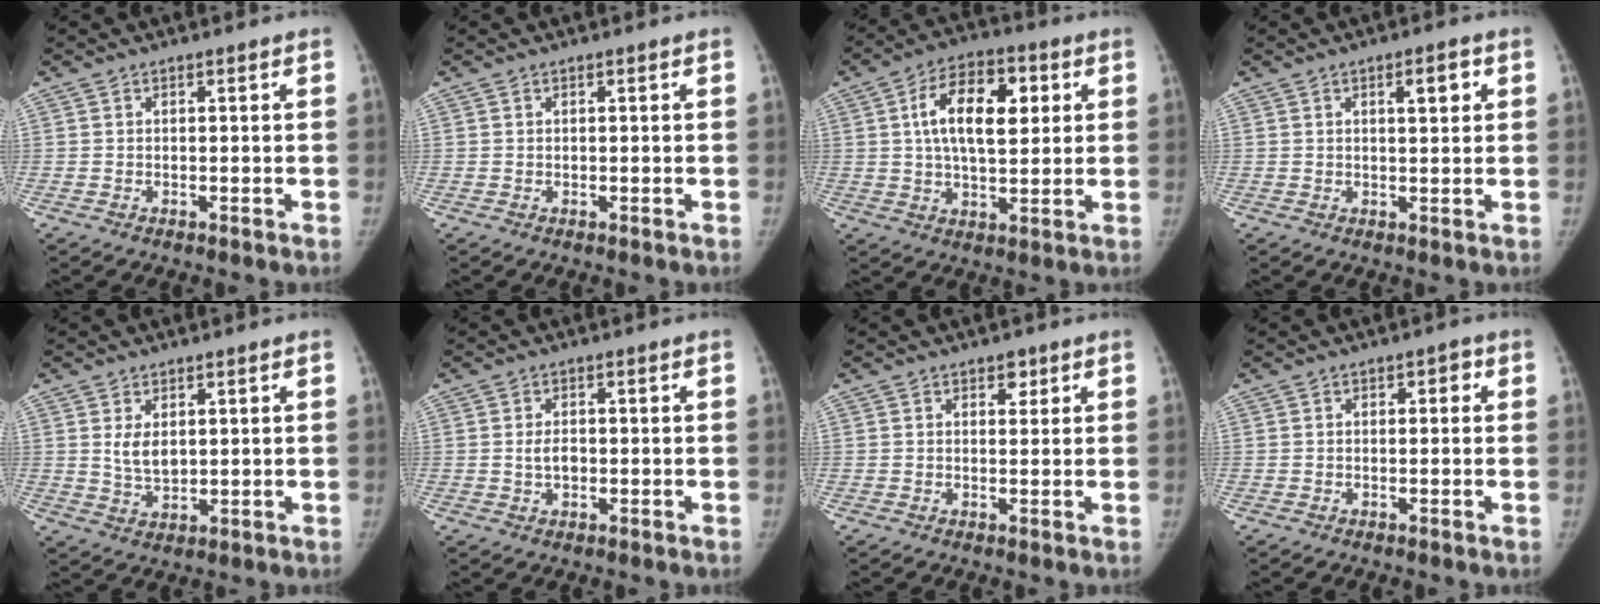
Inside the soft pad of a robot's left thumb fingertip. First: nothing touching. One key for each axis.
{"total": 0.0}
{"total": 14.0, "fx": 3.4, "fy": 7.5, "fz": 11.4, "tx": -0.170, "ty": 0.004, "tz": 0.052}
{"total": 4.0, "fx": 1.5, "fy": 1.4, "fz": 3.4, "tx": -0.041, "ty": -0.005, "tz": 0.021}
{"total": 4.6, "fx": 1.3, "fy": 2.8, "fz": 3.4, "tx": -0.052, "ty": -0.015, "tz": 0.032}
{"total": 2.7, "fx": -0.2, "fy": 1.8, "fz": 2.1, "tx": -0.034, "ty": 0.003, "tz": -0.003}
{"total": 1.9, "fx": 1.1, "fy": 1.2, "fz": 0.9, "tx": 0.003, "ty": -0.004, "tz": 0.012}
{"total": 2.1, "fx": 0.3, "fy": 1.3, "fz": 1.7, "tx": -0.012, "ty": 0.011, "tz": -0.001}